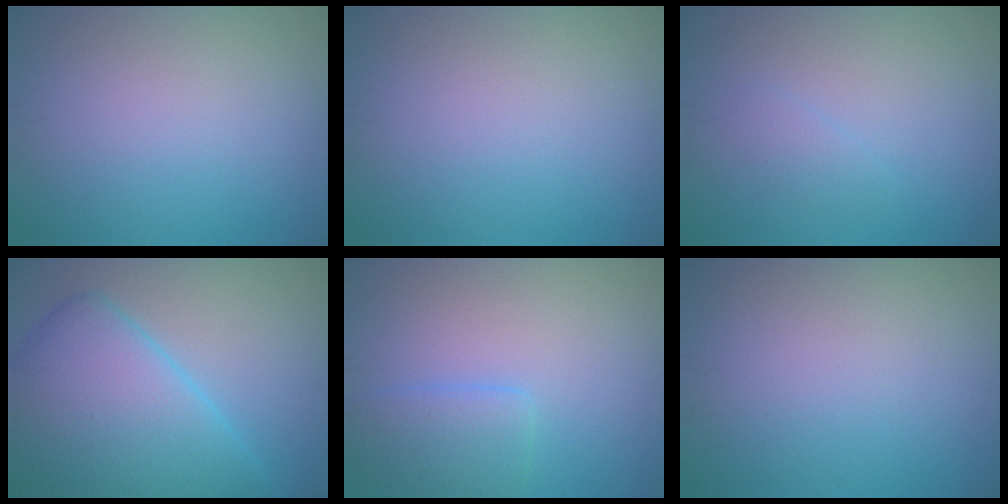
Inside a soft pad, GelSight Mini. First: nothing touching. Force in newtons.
{"total": 0.0}
{"total": 1.0, "press": 1.0, "slide": 0.1}
{"total": 10.9, "press": 10.9, "slide": 0.2}
{"total": 2.9, "press": 2.9, "slide": 0.1}
{"total": 0.0}